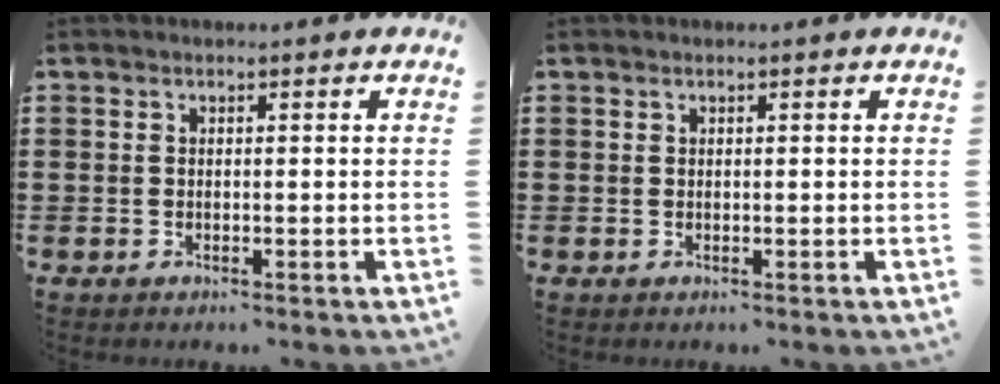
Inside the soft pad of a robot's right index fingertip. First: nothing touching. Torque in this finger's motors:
{"motor_torque": [0.09, 0.12, 0.08, 0.01]}